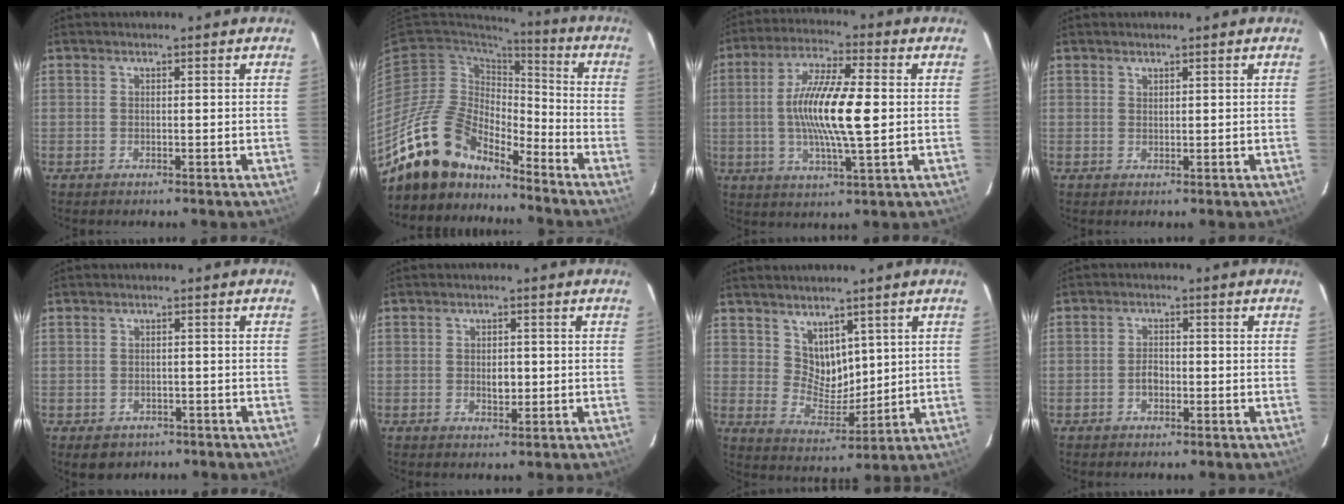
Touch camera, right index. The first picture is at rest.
{"total": 15.5, "force": [-13.1, 6.9, 4.4], "torque": [-0.103, 0.008, -0.234]}
{"total": 13.7, "force": [0.0, 2.5, 13.4], "torque": [-0.254, 0.003, -0.004]}
{"total": 0.7, "force": [0.7, 0.1, 0.0], "torque": [-0.001, 0.000, 0.014]}
{"total": 3.7, "force": [-2.1, 2.9, 1.1], "torque": [-0.024, -0.002, -0.021]}
{"total": 2.8, "force": [-0.3, 1.8, 2.2], "torque": [-0.036, 0.001, -0.003]}
{"total": 6.7, "force": [4.3, 4.5, 2.3], "torque": [-0.033, -0.003, 0.092]}
{"total": 2.3, "force": [-0.9, 1.6, 1.4], "torque": [-0.026, 0.006, -0.016]}